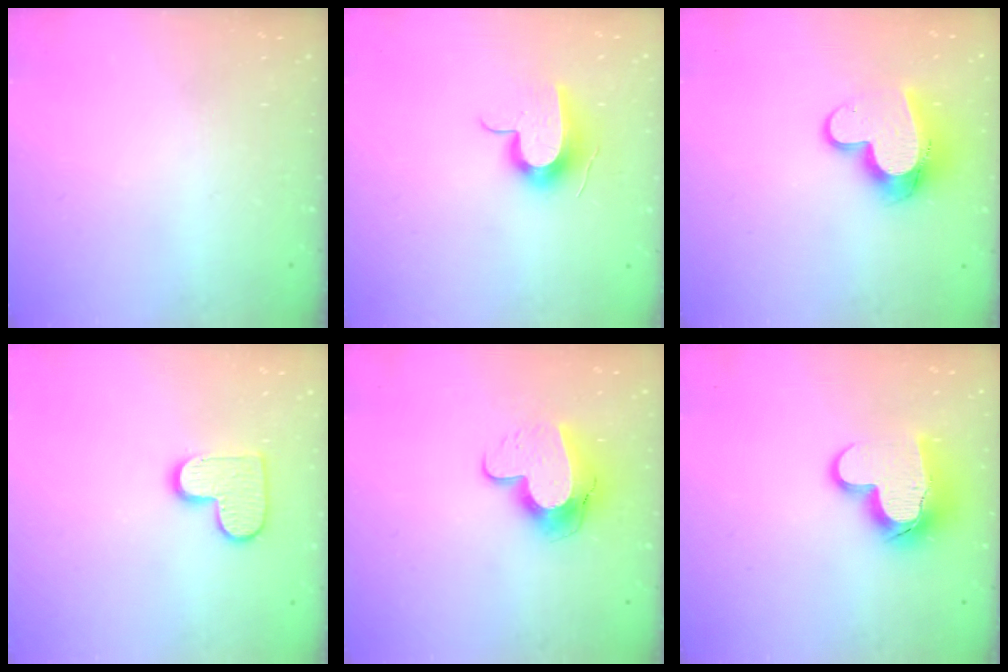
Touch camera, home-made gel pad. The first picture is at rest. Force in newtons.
{"total": 10.6, "press": 10.5, "slide": 1.3}
{"total": 12.6, "press": 12.6, "slide": 1.2}
{"total": 11.4, "press": 11.3, "slide": 0.6}
{"total": 12.6, "press": 12.5, "slide": 1.1}
{"total": 14.3, "press": 14.3, "slide": 1.1}